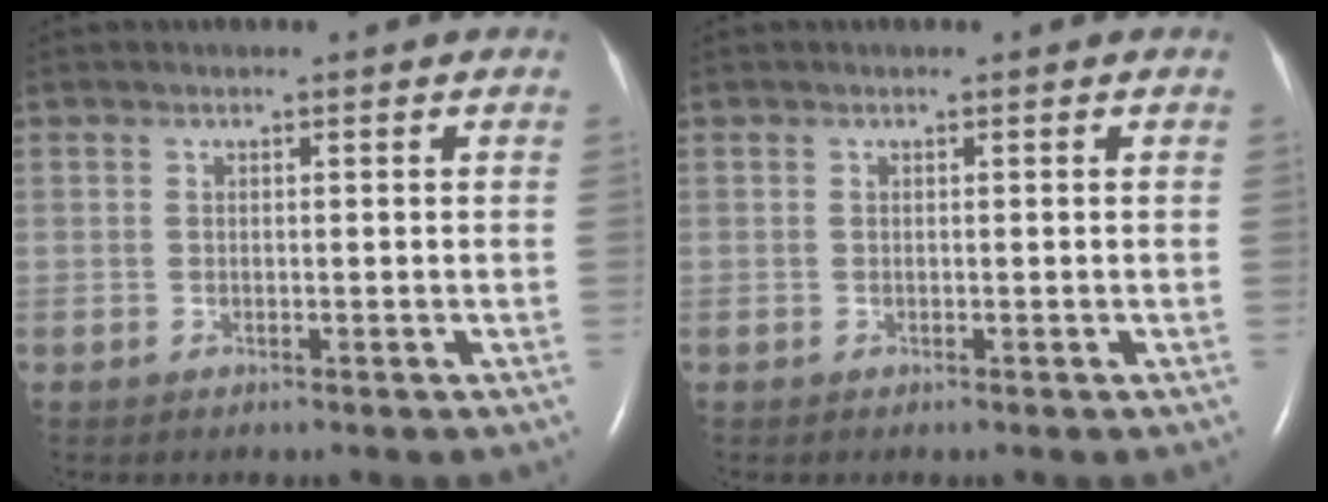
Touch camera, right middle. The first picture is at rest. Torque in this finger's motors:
{"motor_torque": [-0.01, 0.02, 0.00, 0.01]}